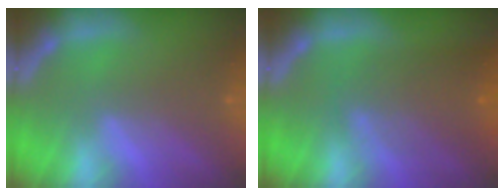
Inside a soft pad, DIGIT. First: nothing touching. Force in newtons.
{"total": 5.6}